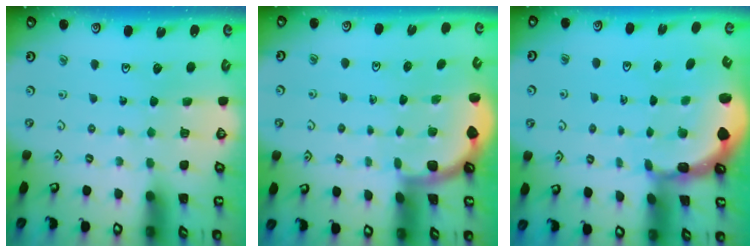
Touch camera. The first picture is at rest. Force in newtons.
{"total": 1.9, "press": 1.9, "slide": 0.0}
{"total": 2.2, "press": 2.0, "slide": 0.9}